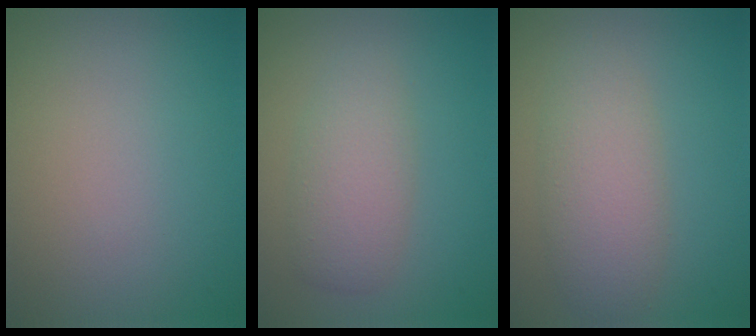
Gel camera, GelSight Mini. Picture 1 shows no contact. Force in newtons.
{"total": 3.2, "press": 3.2, "slide": 0.1}
{"total": 3.9, "press": 3.9, "slide": 0.0}